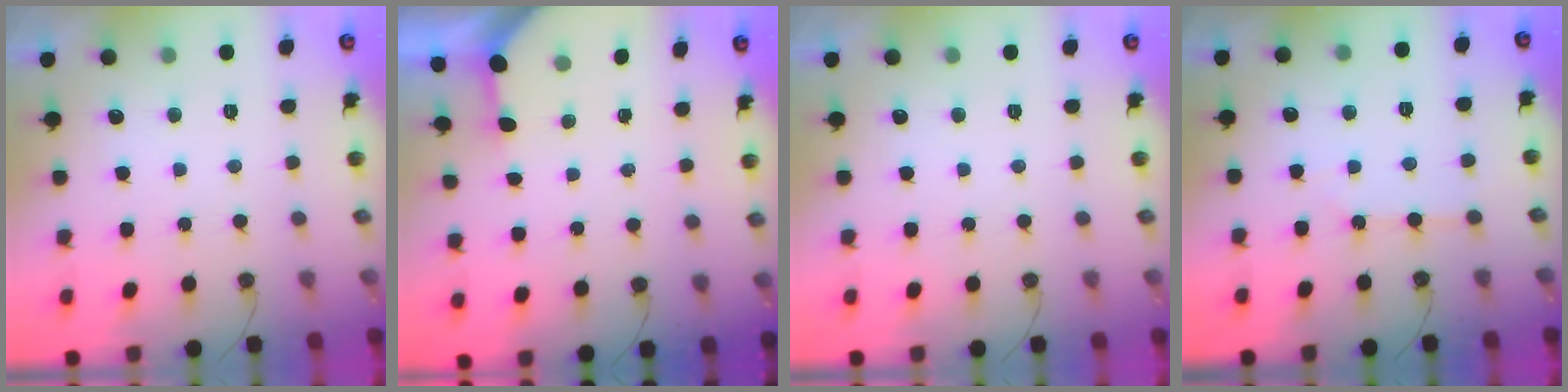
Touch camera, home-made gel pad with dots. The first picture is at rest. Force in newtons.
{"total": 3.3, "press": 3.3, "slide": 0.3}
{"total": 0.0}
{"total": 3.5, "press": 3.5, "slide": 0.5}